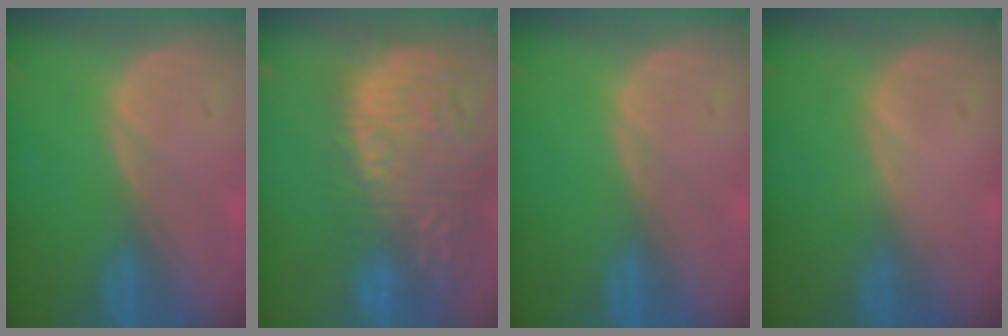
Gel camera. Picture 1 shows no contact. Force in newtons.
{"total": 15.9, "press": 13.1, "slide": 9.0}
{"total": 0.0}
{"total": 0.0}